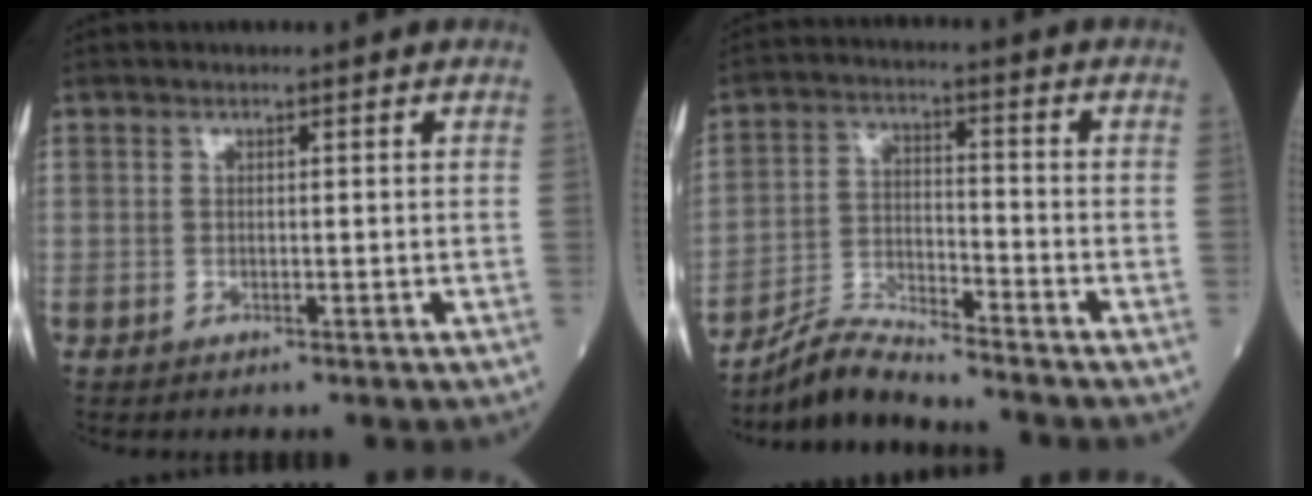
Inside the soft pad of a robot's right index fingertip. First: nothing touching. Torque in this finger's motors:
{"motor_torque": [0.44, -0.41, 0.13, 0.00]}